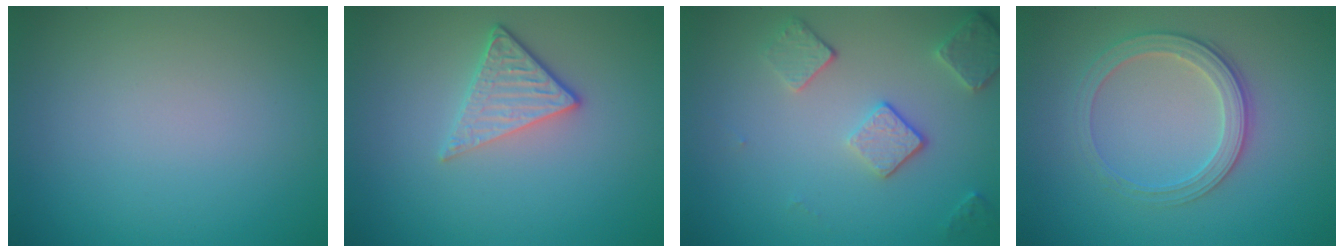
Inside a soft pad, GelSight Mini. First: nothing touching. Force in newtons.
{"total": 3.1, "press": 2.5, "slide": 1.9}
{"total": 3.6, "press": 2.9, "slide": 2.2}
{"total": 2.8, "press": 2.7, "slide": 0.7}